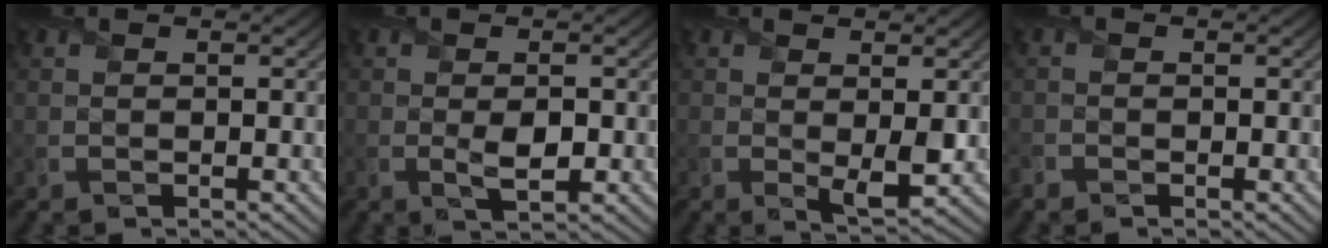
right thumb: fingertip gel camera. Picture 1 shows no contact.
{"total": 2.8, "force": [-0.3, 1.4, 2.4], "torque": [-0.047, -0.009, -0.001]}
{"total": 2.8, "force": [0.6, 0.9, 2.6], "torque": [-0.049, -0.012, 0.014]}
{"total": 1.0, "force": [-0.9, 0.5, 0.2], "torque": [-0.006, -0.003, -0.021]}